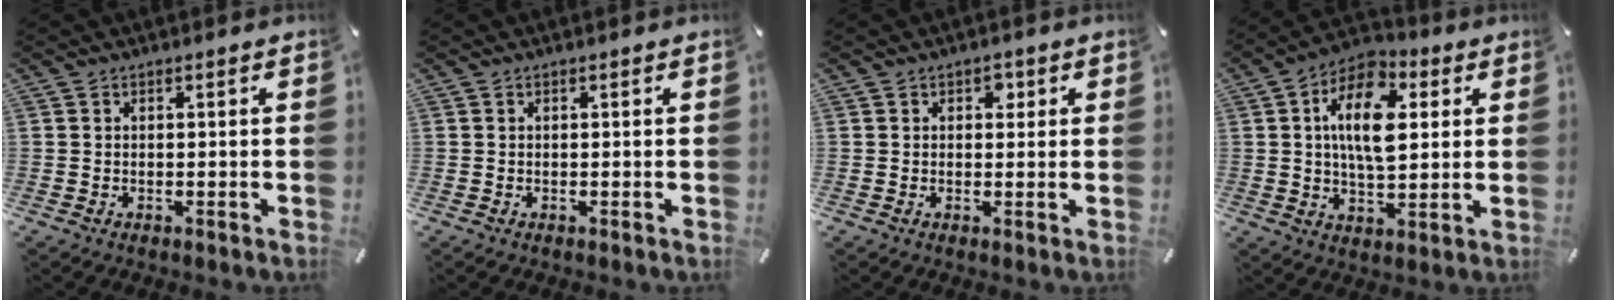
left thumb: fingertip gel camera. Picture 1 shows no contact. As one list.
[{"total": 0.0}, {"total": 2.1, "force": [0.7, 1.7, 1.1], "torque": [0.000, -0.002, 0.004]}, {"total": 14.5, "force": [3.5, 8.6, 11.2], "torque": [-0.211, -0.003, 0.056]}]